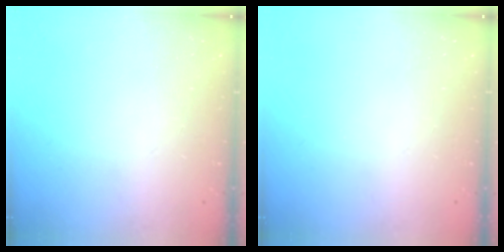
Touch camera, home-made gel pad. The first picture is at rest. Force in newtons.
{"total": 0.0}